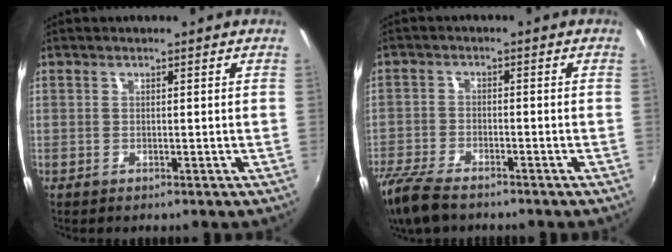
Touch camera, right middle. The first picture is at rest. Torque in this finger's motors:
{"motor_torque": [0.95, -0.99, 0.18, 0.11]}